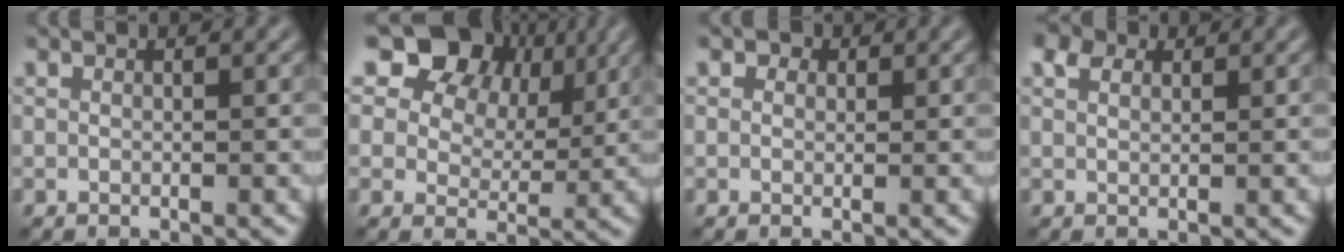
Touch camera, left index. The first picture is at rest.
{"total": 10.3, "force": [6.0, 6.9, 4.8], "torque": [-0.099, 0.009, 0.104]}
{"total": 1.3, "force": [0.7, 0.9, 0.5], "torque": [-0.007, -0.001, 0.001]}
{"total": 2.2, "force": [1.5, 1.2, 1.1], "torque": [-0.025, 0.006, 0.023]}